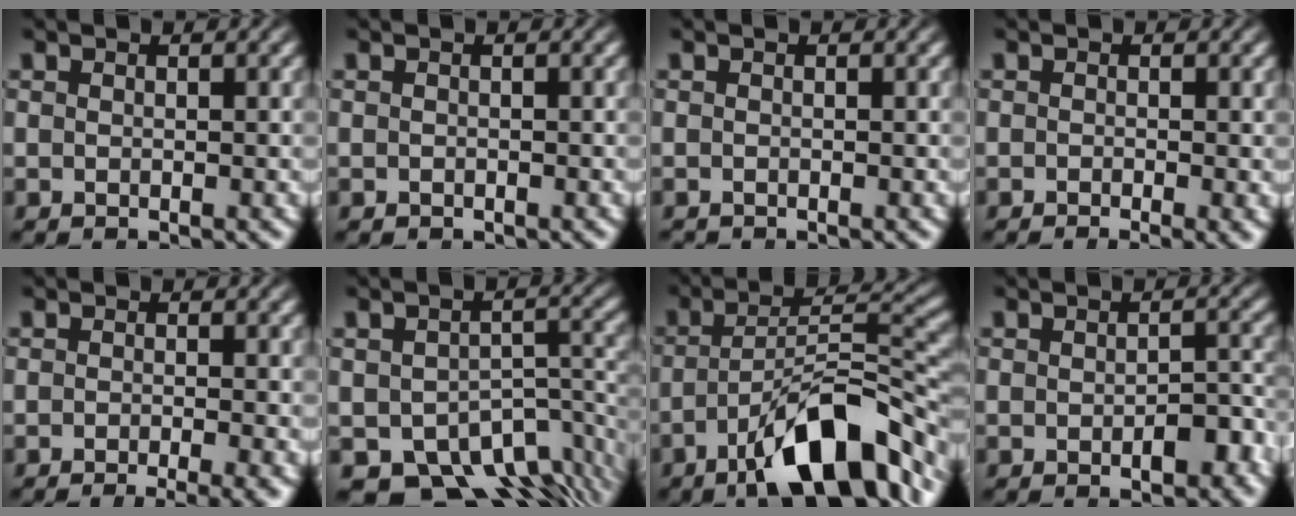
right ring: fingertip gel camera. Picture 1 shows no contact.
{"total": 0.7, "force": [-0.5, 0.2, -0.3], "torque": [0.007, -0.007, -0.005]}
{"total": 0.8, "force": [-0.6, -0.3, -0.3], "torque": [0.014, -0.004, -0.009]}
{"total": 1.5, "force": [-1.1, -0.4, 1.0], "torque": [-0.003, -0.002, -0.018]}
{"total": 3.6, "force": [-3.1, 0.2, 1.8], "torque": [-0.008, -0.005, -0.045]}
{"total": 13.2, "force": [-7.1, 8.4, 7.4], "torque": [-0.096, -0.048, -0.087]}
{"total": 10.6, "force": [-4.3, 3.3, 9.1], "torque": [-0.116, -0.008, -0.053]}
{"total": 2.4, "force": [-1.5, 1.1, 1.6], "torque": [-0.020, 0.005, -0.025]}